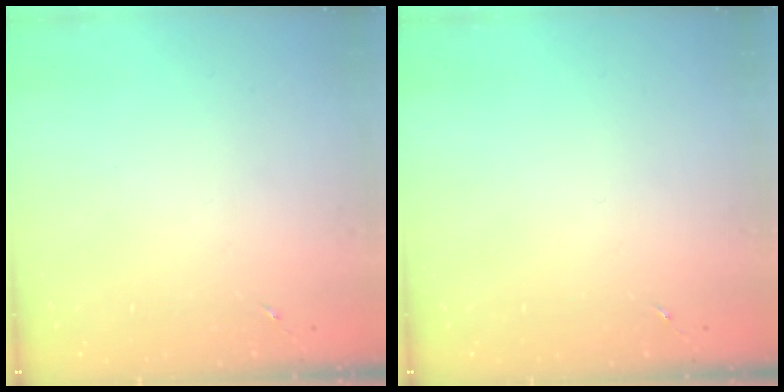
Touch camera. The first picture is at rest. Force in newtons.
{"total": 0.0}